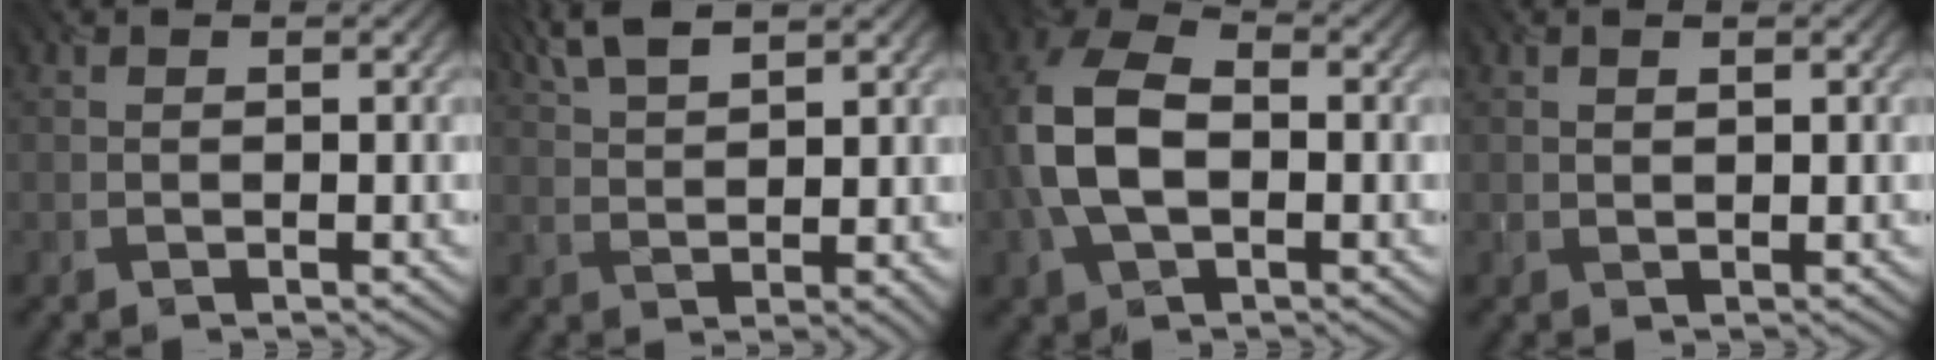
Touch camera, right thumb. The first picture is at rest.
{"total": 5.6, "force": [3.9, 1.5, 3.7], "torque": [-0.069, 0.020, 0.079]}
{"total": 8.9, "force": [-0.5, 5.9, 6.7], "torque": [-0.164, 0.011, -0.017]}
{"total": 0.6, "force": [0.5, 0.4, -0.2], "torque": [0.001, 0.002, 0.013]}